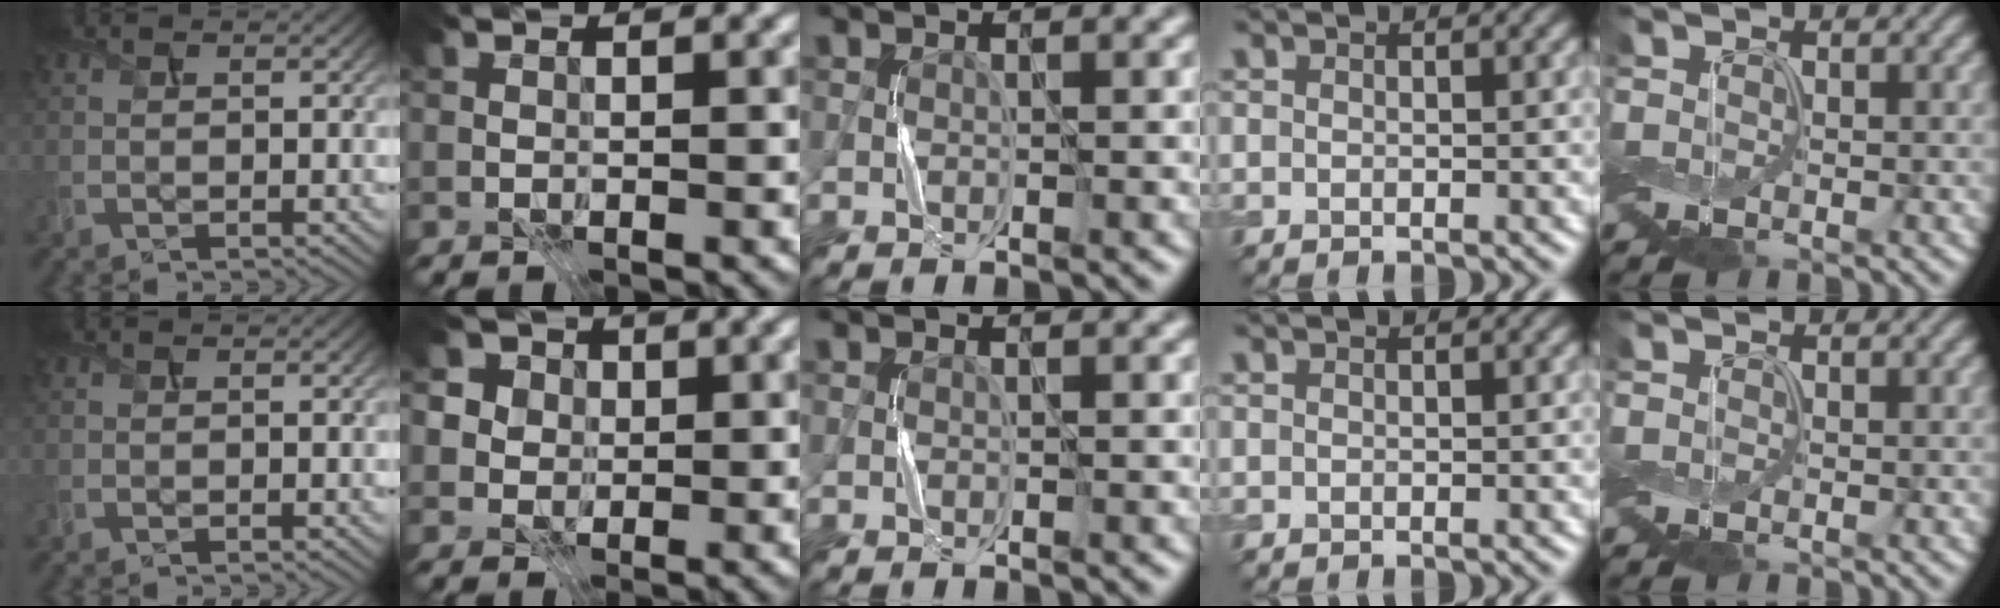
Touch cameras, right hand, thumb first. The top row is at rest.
{"index": {"total": 6.7, "force": [2.8, 5.4, 2.7], "torque": [-0.050, 0.012, 0.029]}}